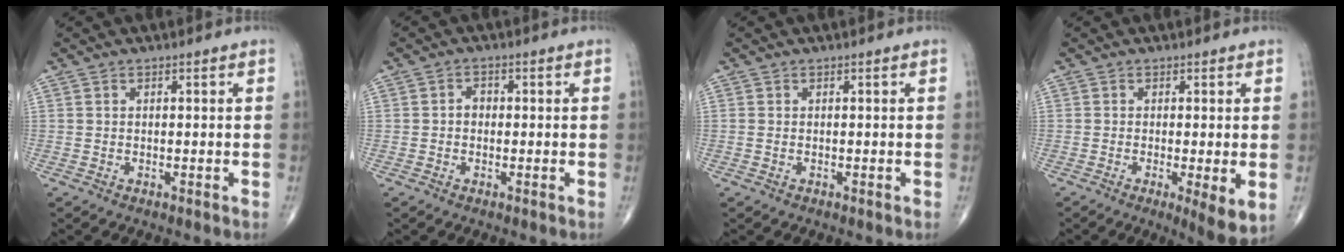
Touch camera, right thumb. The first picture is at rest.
{"total": 1.7, "force": [-0.2, 1.4, 1.0], "torque": [-0.005, 0.008, -0.009]}
{"total": 0.0}
{"total": 5.8, "force": [-1.1, 1.1, 5.6], "torque": [-0.093, -0.020, -0.021]}